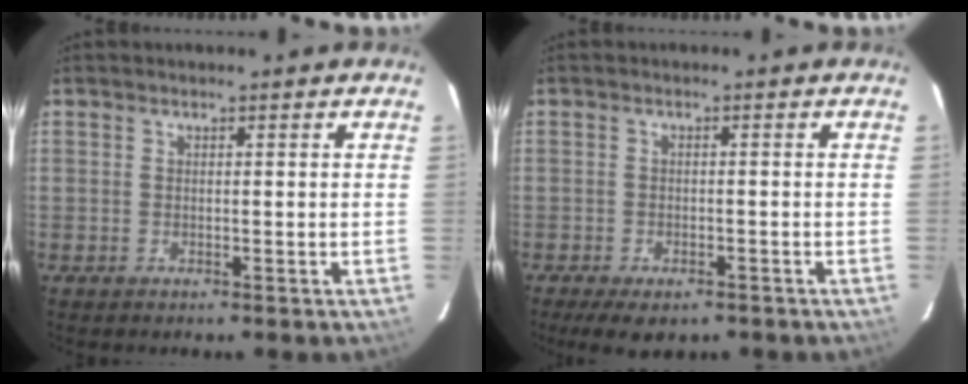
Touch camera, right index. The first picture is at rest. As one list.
[{"total": 7.3, "force": [-5.2, 3.1, 4.0], "torque": [-0.092, -0.020, -0.076]}]